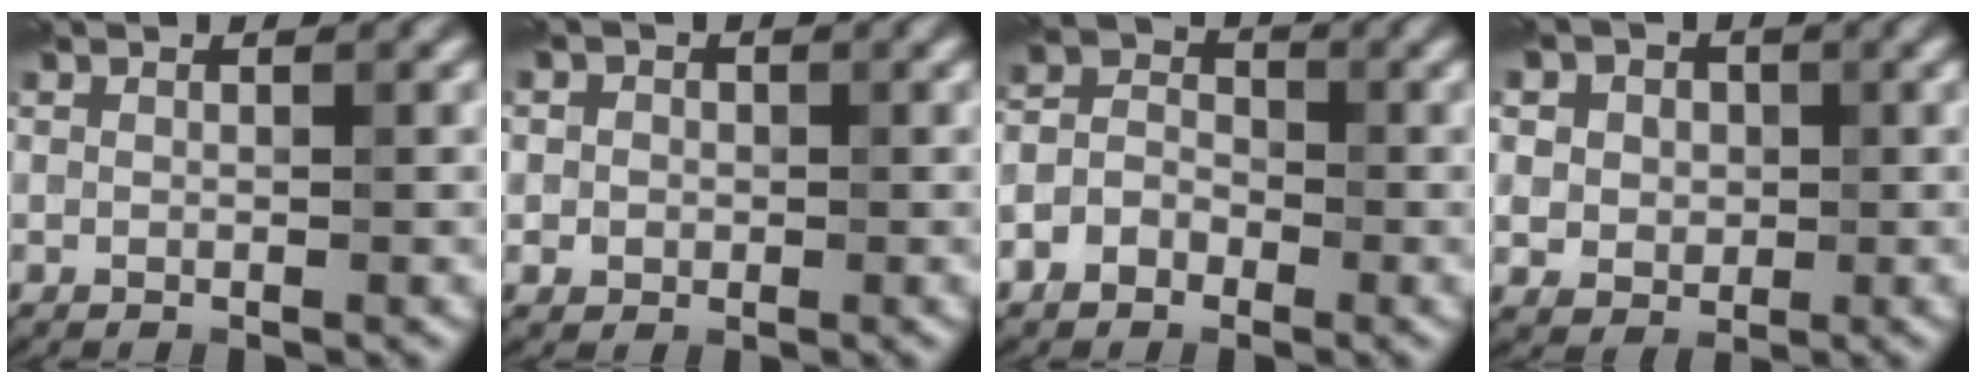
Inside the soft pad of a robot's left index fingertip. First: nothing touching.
{"total": 2.0, "force": [0.3, 1.8, 0.6], "torque": [0.011, 0.004, -0.008]}
{"total": 3.6, "force": [-1.6, 2.7, 1.6], "torque": [-0.027, 0.004, -0.039]}
{"total": 7.4, "force": [2.4, 6.0, 3.6], "torque": [-0.062, 0.026, 0.010]}